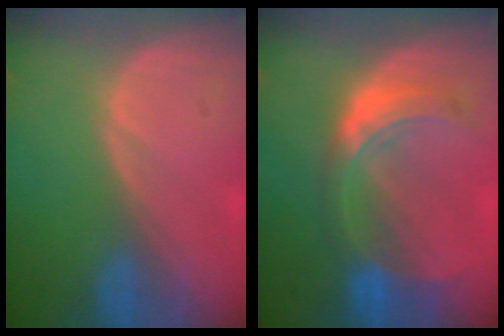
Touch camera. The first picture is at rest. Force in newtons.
{"total": 7.9, "press": 7.0, "slide": 3.7}